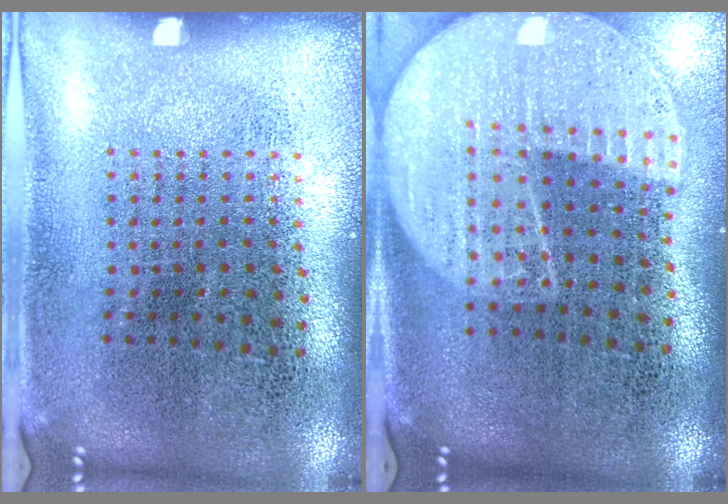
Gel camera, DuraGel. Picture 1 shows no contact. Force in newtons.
{"total": 2.3, "press": 2.0, "slide": 1.1}